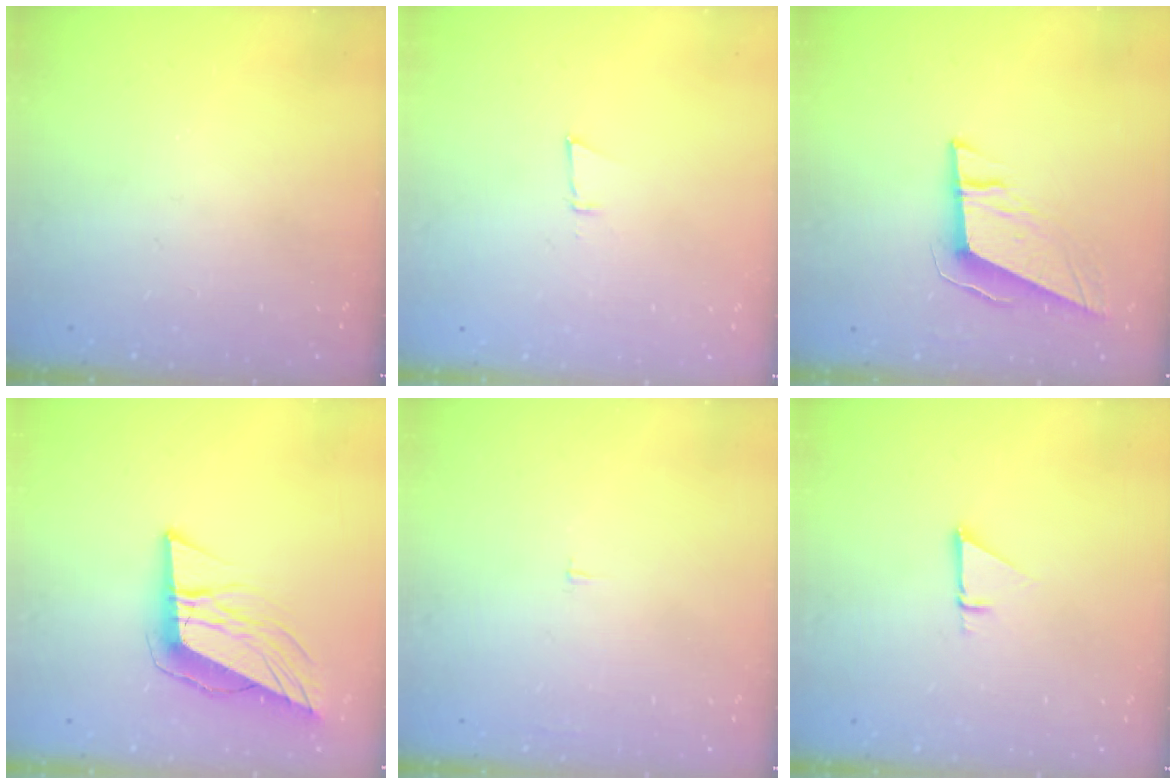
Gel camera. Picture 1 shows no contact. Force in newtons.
{"total": 3.4, "press": 3.4, "slide": 0.6}
{"total": 10.5, "press": 10.0, "slide": 3.2}
{"total": 11.7, "press": 11.2, "slide": 3.6}
{"total": 1.2, "press": 1.2, "slide": 0.1}
{"total": 2.7, "press": 2.7, "slide": 0.2}